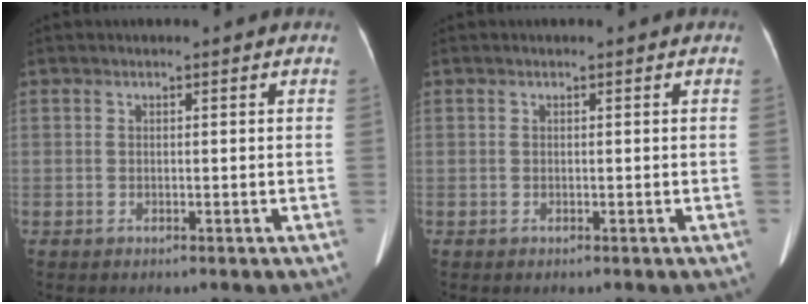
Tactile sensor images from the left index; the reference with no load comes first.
{"total": 0.0}